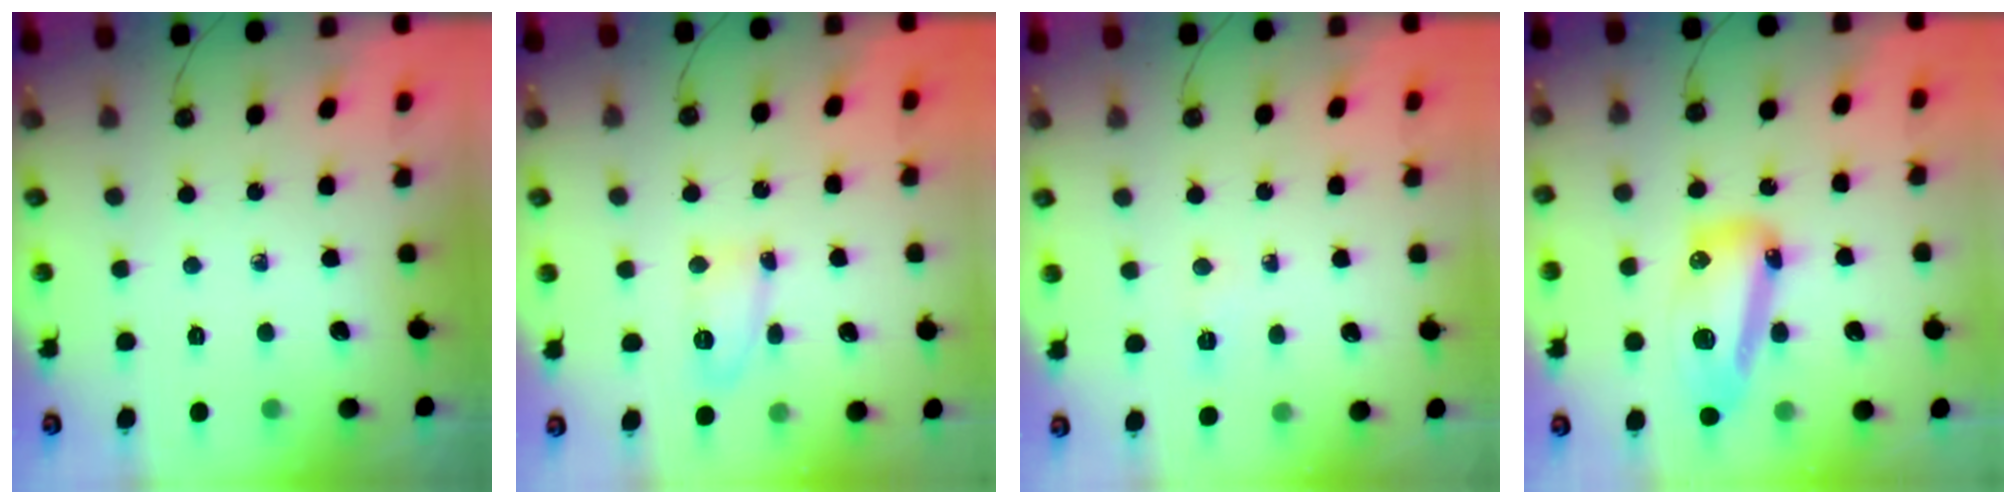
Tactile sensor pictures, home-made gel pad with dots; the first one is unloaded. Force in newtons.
{"total": 21.8, "press": 9.7, "slide": 19.6}
{"total": 2.9, "press": 2.9, "slide": 0.3}
{"total": 15.5, "press": 15.1, "slide": 3.1}